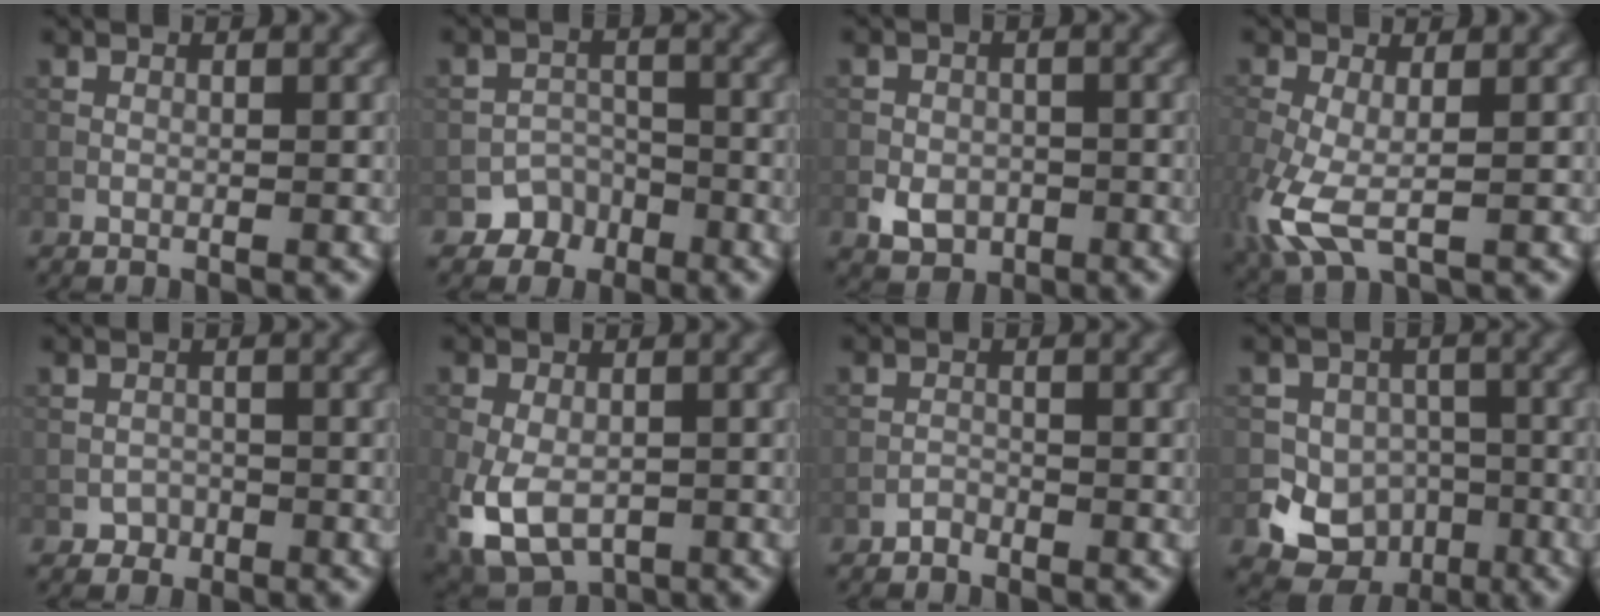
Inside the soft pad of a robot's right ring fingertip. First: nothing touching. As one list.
[{"total": 3.1, "force": [-2.1, 2.3, 0.1], "torque": [0.024, 0.005, -0.028]}, {"total": 2.5, "force": [-0.9, 2.1, 1.2], "torque": [-0.017, -0.004, -0.016]}, {"total": 5.6, "force": [-1.6, 2.5, 4.7], "torque": [-0.138, -0.012, -0.037]}, {"total": 1.2, "force": [-0.7, 1.0, 0.0], "torque": [0.008, 0.003, -0.012]}, {"total": 7.6, "force": [-2.5, 4.7, 5.4], "torque": [-0.123, -0.028, -0.041]}, {"total": 0.8, "force": [-0.7, 0.4, 0.0], "torque": [0.001, 0.002, -0.014]}, {"total": 9.8, "force": [-4.5, 8.5, 2.0], "torque": [-0.017, -0.021, -0.083]}]